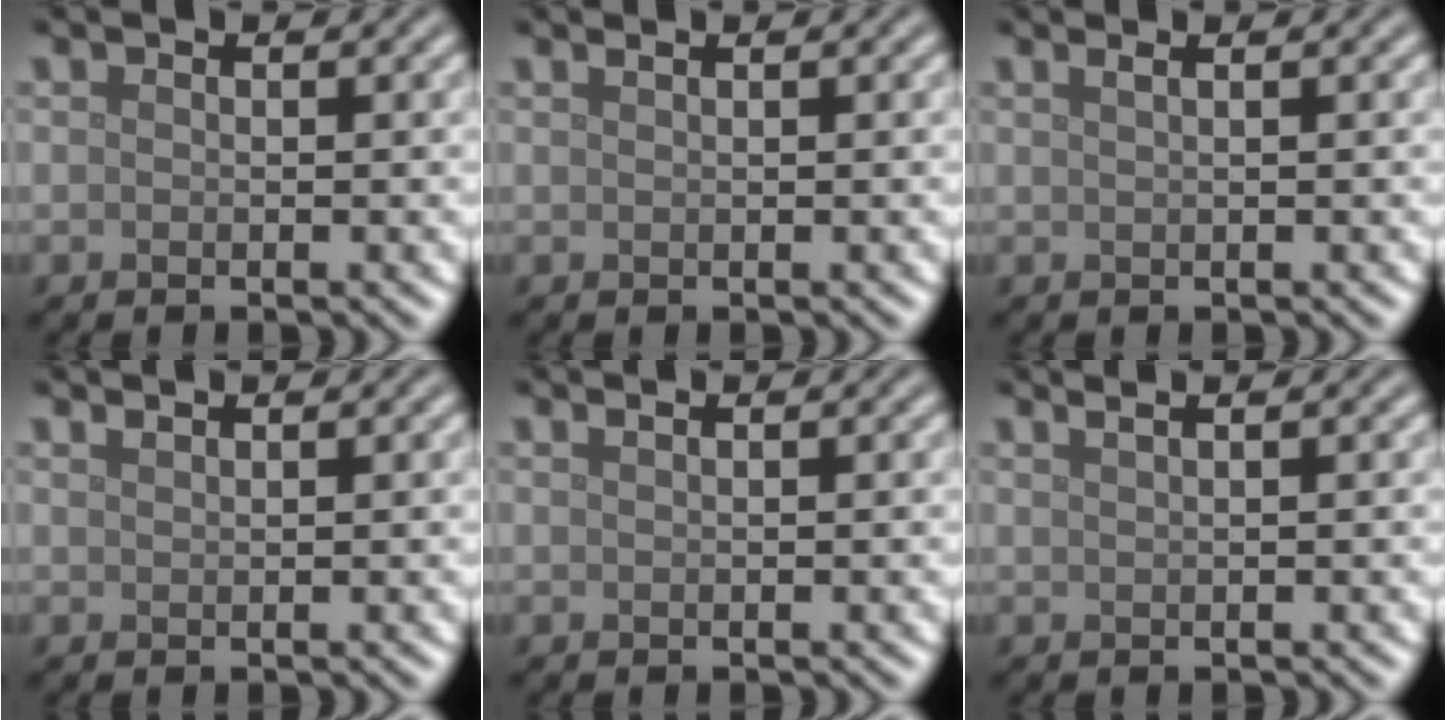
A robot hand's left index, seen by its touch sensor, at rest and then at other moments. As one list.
[{"total": 1.0, "force": [0.7, 0.4, 0.6], "torque": [-0.005, -0.001, 0.003]}, {"total": 2.2, "force": [1.3, 1.1, 1.4], "torque": [-0.001, 0.006, -0.009]}, {"total": 0.8, "force": [0.7, 0.2, 0.3], "torque": [-0.002, -0.001, 0.010]}, {"total": 1.0, "force": [0.6, 0.4, 0.6], "torque": [-0.004, -0.001, 0.003]}, {"total": 3.3, "force": [2.2, 1.5, 2.0], "torque": [-0.005, 0.024, 0.001]}]